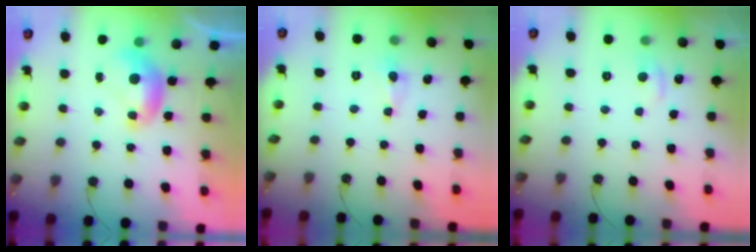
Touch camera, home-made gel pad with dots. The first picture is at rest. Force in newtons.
{"total": 0.0}
{"total": 0.9, "press": 0.4, "slide": 0.8}